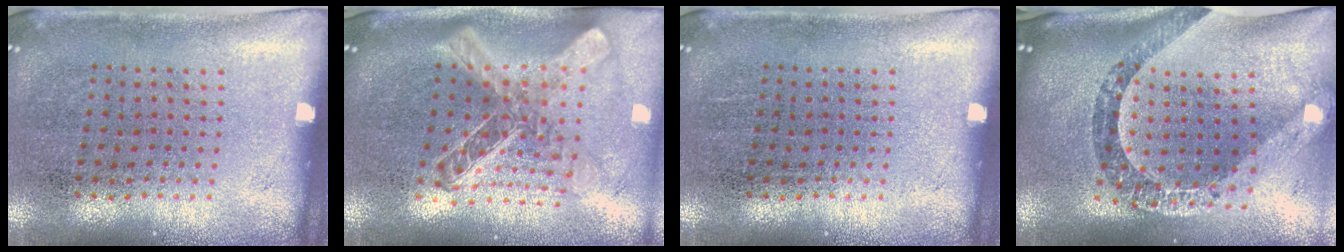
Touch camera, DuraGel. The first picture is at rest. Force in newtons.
{"total": 2.6, "press": 1.9, "slide": 1.7}
{"total": 0.0}
{"total": 2.8, "press": 2.1, "slide": 1.8}